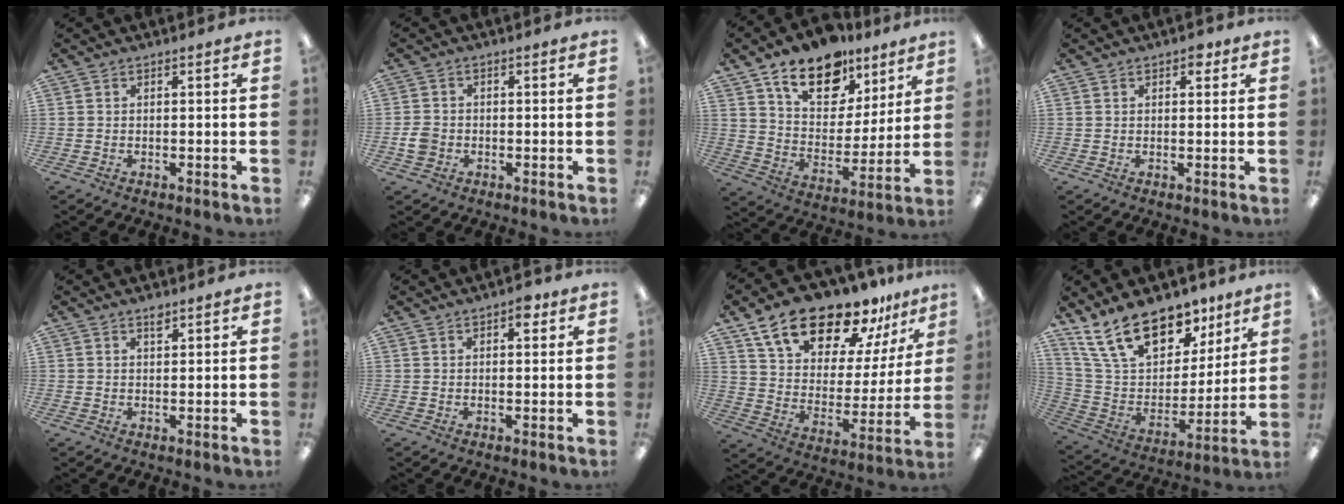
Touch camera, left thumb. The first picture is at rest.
{"total": 3.6, "force": [-0.9, 3.0, 1.8], "torque": [-0.036, 0.006, -0.018]}
{"total": 16.2, "force": [11.2, 9.2, 7.3], "torque": [-0.121, -0.062, 0.201]}
{"total": 2.7, "force": [1.6, 1.6, 1.4], "torque": [-0.013, -0.001, 0.024]}
{"total": 1.8, "force": [1.4, 0.7, 0.8], "torque": [-0.003, -0.007, 0.023]}
{"total": 3.5, "force": [1.9, 1.9, 2.3], "torque": [-0.025, -0.003, 0.028]}
{"total": 20.5, "force": [16.4, 8.7, 8.9], "torque": [-0.156, -0.112, 0.288]}
{"total": 21.3, "force": [14.2, 11.6, 10.8], "torque": [-0.197, -0.079, 0.263]}